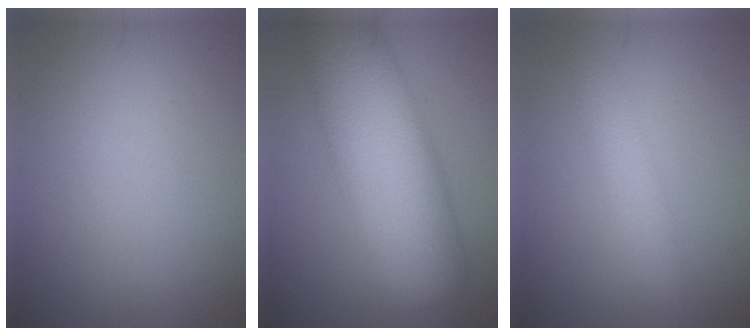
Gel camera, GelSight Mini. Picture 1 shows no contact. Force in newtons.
{"total": 12.0, "press": 12.0, "slide": 0.5}
{"total": 2.4, "press": 2.4, "slide": 0.0}